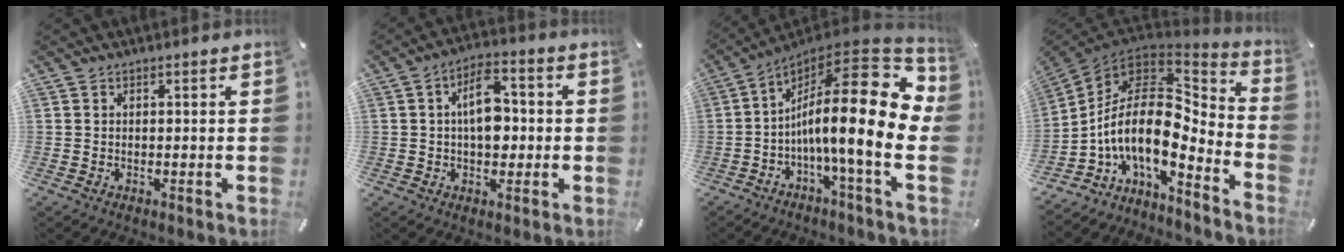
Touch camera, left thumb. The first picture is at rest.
{"total": 9.6, "force": [0.4, 6.0, 7.5], "torque": [-0.105, 0.009, 0.006]}
{"total": 21.3, "force": [-1.1, 4.9, 20.7], "torque": [-0.345, -0.034, -0.028]}
{"total": 16.4, "force": [-2.0, 8.4, 13.9], "torque": [-0.304, -0.039, -0.049]}